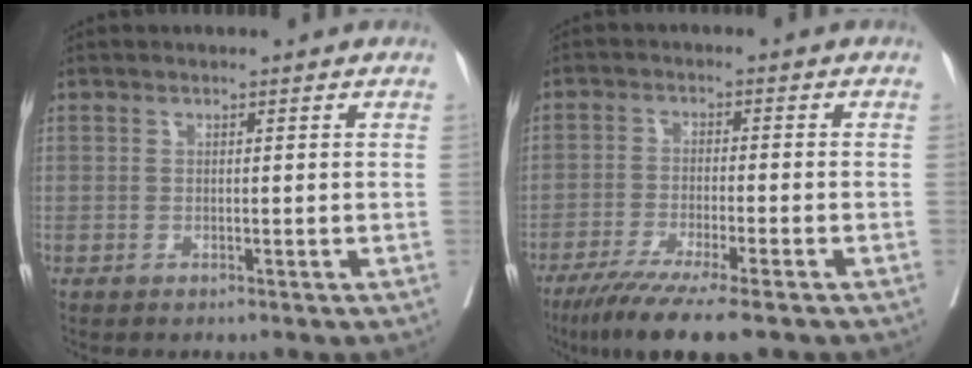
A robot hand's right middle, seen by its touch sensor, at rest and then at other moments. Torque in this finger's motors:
{"motor_torque": [1.07, -1.07, 0.21, 0.05]}